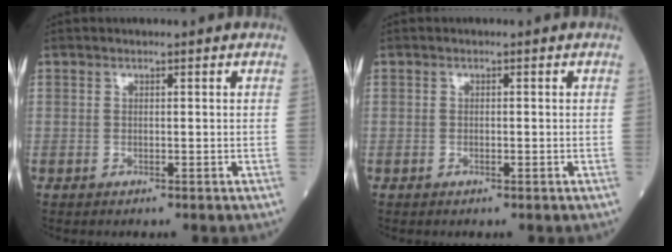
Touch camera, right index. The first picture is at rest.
{"total": 0.5, "force": [-0.2, 0.1, 0.4], "torque": [-0.011, -0.001, -0.003]}